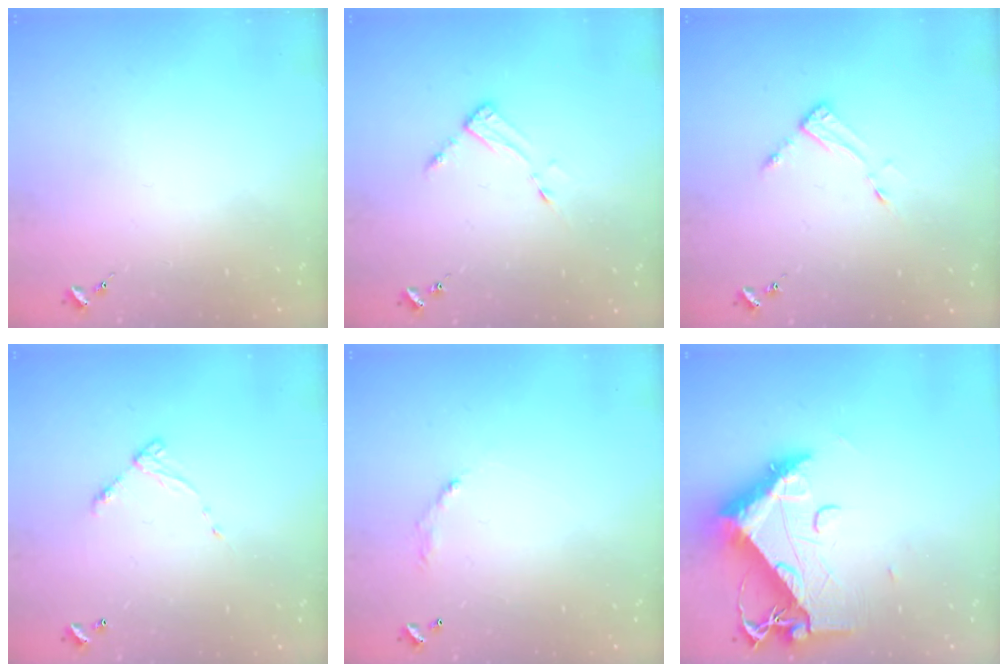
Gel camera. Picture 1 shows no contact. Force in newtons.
{"total": 3.5, "press": 3.5, "slide": 0.4}
{"total": 3.5, "press": 3.4, "slide": 0.3}
{"total": 5.9, "press": 5.9, "slide": 0.4}
{"total": 5.7, "press": 5.7, "slide": 0.4}
{"total": 15.2, "press": 15.1, "slide": 1.3}